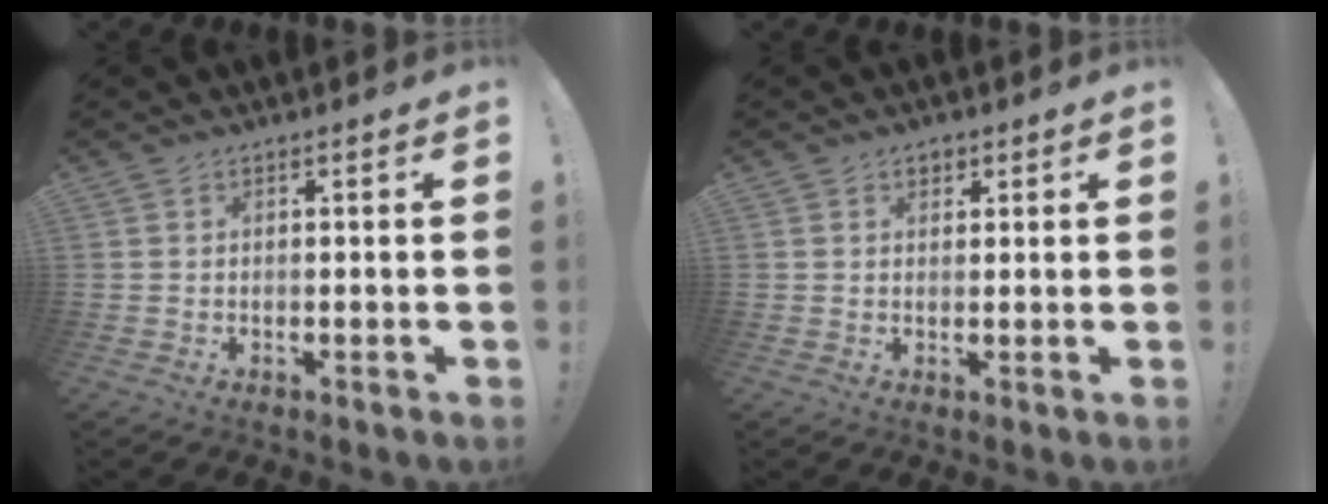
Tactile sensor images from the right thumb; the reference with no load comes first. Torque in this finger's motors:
{"motor_torque": [0.36, 0.68, 0.56, 0.02, -0.02]}